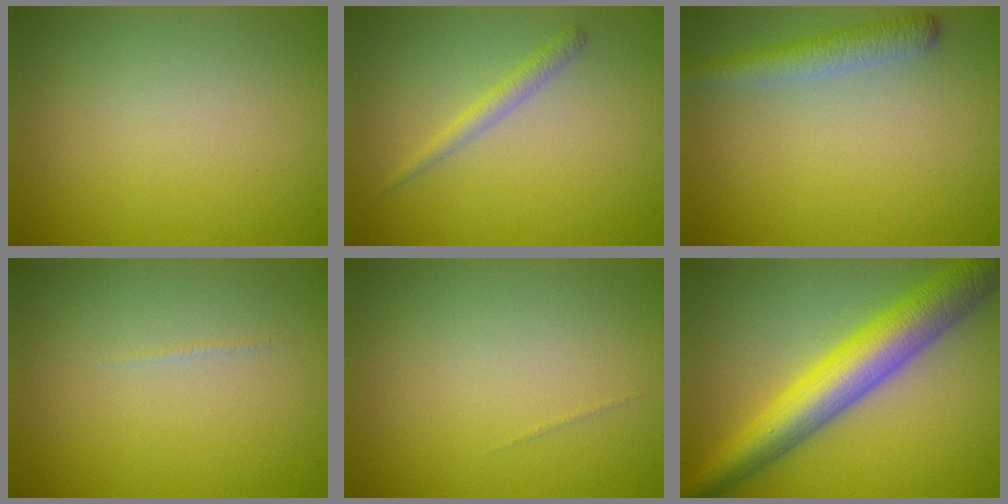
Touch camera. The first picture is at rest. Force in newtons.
{"total": 1.4, "press": 1.4, "slide": 0.1}
{"total": 2.9, "press": 2.9, "slide": 0.2}
{"total": 0.6, "press": 0.6, "slide": 0.2}
{"total": 0.0}
{"total": 8.7, "press": 8.7, "slide": 0.1}